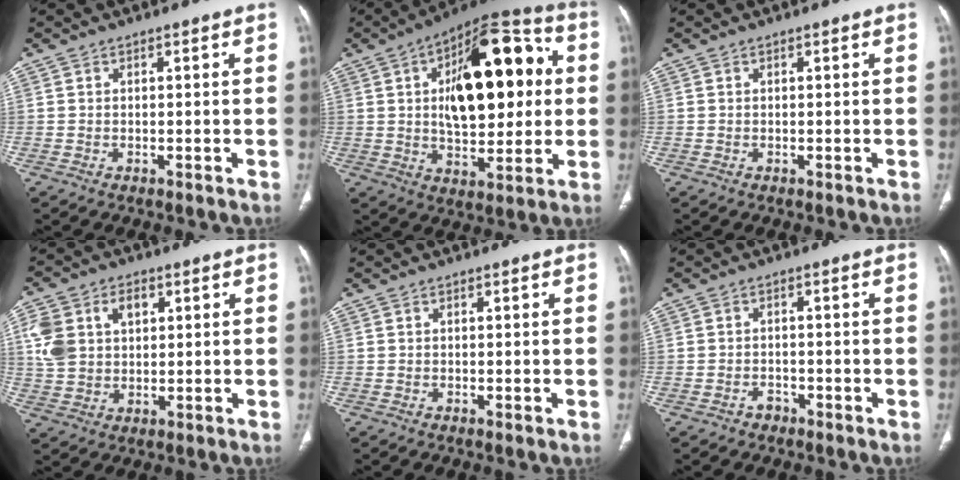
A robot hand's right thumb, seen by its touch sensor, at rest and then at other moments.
{"total": 24.0, "force": [3.9, 12.1, 20.3], "torque": [-0.262, 0.017, 0.056]}
{"total": 0.0}
{"total": 10.8, "force": [3.2, 7.9, 6.6], "torque": [-0.114, 0.006, 0.065]}
{"total": 0.0}
{"total": 1.6, "force": [-1.1, 1.2, 0.3], "torque": [-0.005, 0.009, -0.019]}